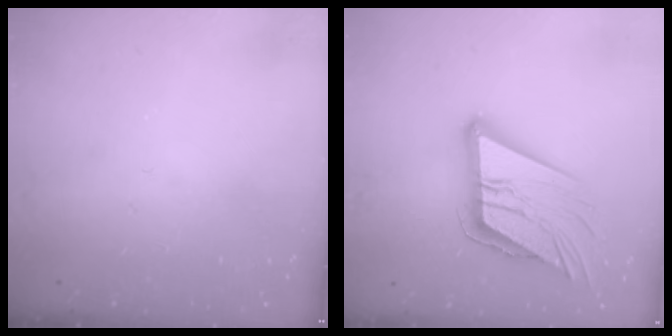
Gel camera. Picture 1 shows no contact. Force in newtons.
{"total": 17.3, "press": 17.1, "slide": 2.7}